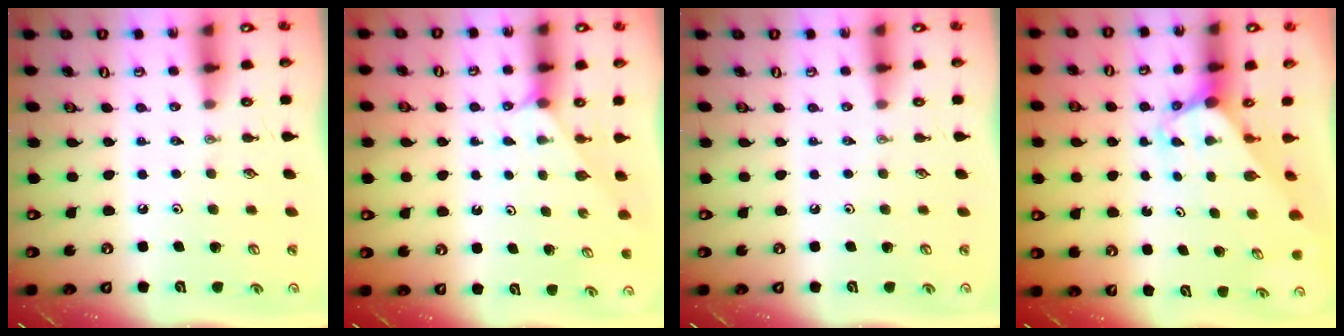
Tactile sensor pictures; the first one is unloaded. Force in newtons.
{"total": 1.7, "press": 1.7, "slide": 0.3}
{"total": 0.0}
{"total": 3.1, "press": 3.1, "slide": 0.2}